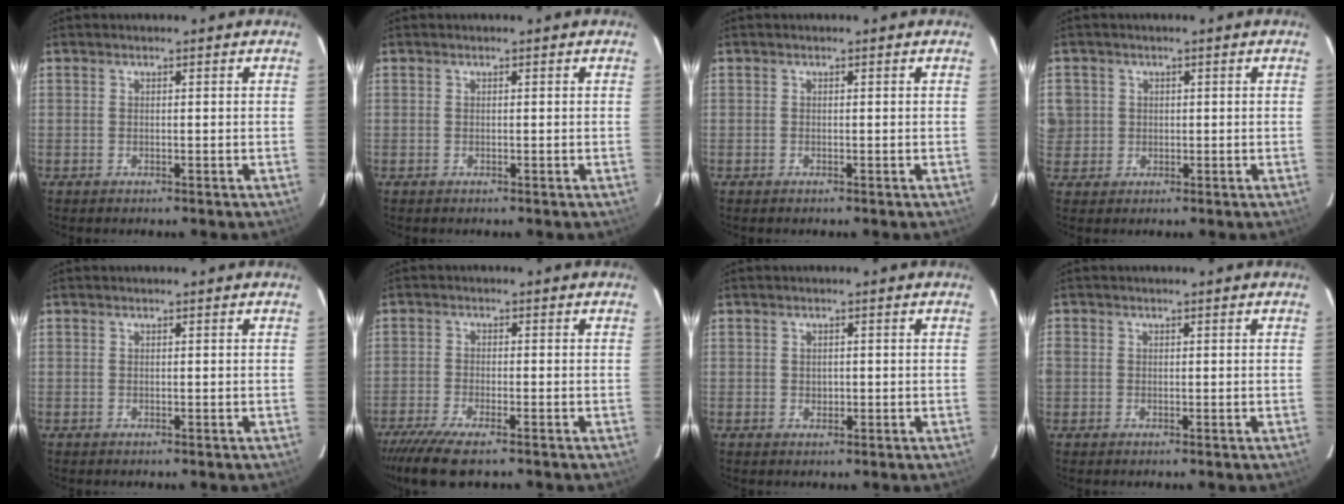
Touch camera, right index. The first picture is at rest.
{"total": 0.0}
{"total": 0.0}
{"total": 4.6, "force": [0.3, 4.5, 0.7], "torque": [-0.005, 0.019, 0.014]}
{"total": 0.0}
{"total": 7.7, "force": [-6.0, 1.2, 4.7], "torque": [-0.119, -0.031, -0.114]}
{"total": 1.2, "force": [-0.1, 1.2, 0.4], "torque": [-0.004, 0.002, -0.001]}
{"total": 1.2, "force": [-0.3, 1.1, 0.4], "torque": [-0.009, -0.001, -0.011]}